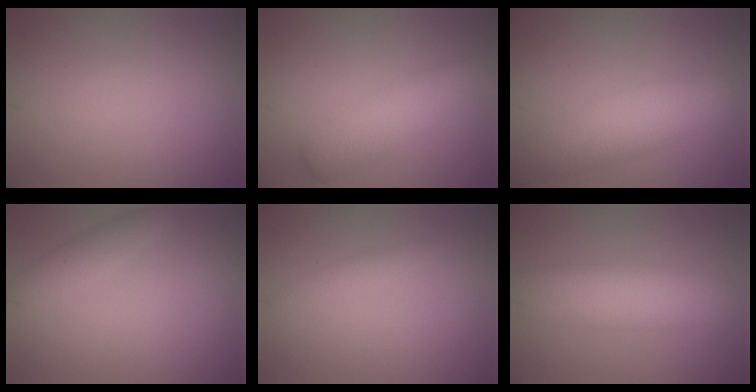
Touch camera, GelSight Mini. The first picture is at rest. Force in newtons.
{"total": 4.1, "press": 4.1, "slide": 0.2}
{"total": 6.4, "press": 6.4, "slide": 0.4}
{"total": 1.9, "press": 1.9, "slide": 0.1}
{"total": 1.2, "press": 1.2, "slide": 0.0}
{"total": 6.3, "press": 6.3, "slide": 0.3}